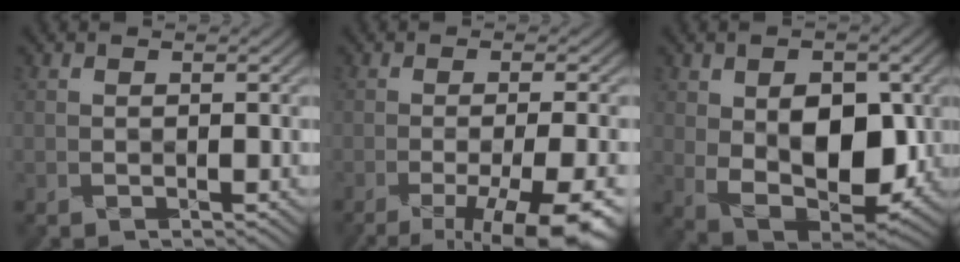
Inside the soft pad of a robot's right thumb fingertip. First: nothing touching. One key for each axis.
{"total": 10.0, "fx": -5.0, "fy": 2.3, "fz": 8.4, "tx": -0.102, "ty": -0.002, "tz": -0.075}
{"total": 11.4, "fx": -0.2, "fy": 7.0, "fz": 9.0, "tx": -0.155, "ty": -0.013, "tz": 0.002}